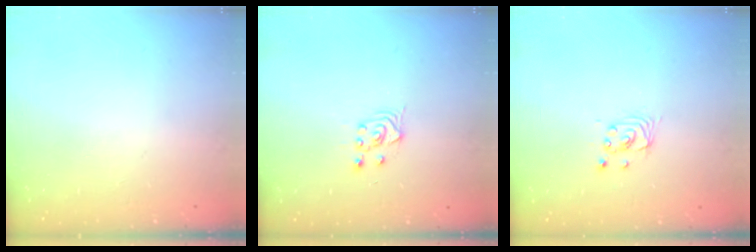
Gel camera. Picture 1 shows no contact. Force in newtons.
{"total": 3.3, "press": 2.9, "slide": 1.5}
{"total": 2.4, "press": 2.4, "slide": 0.2}